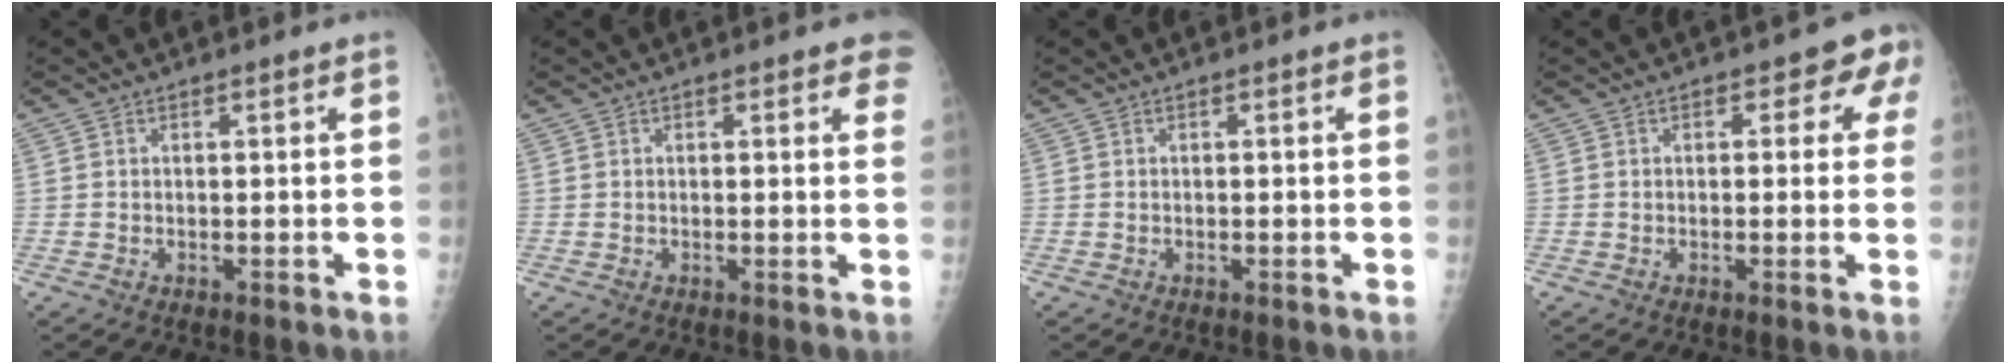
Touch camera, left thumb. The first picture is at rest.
{"total": 4.1, "force": [2.8, 1.4, 2.6], "torque": [-0.003, -0.002, 0.024]}
{"total": 0.0}
{"total": 4.2, "force": [1.6, 2.6, 2.9], "torque": [0.007, 0.001, 0.006]}